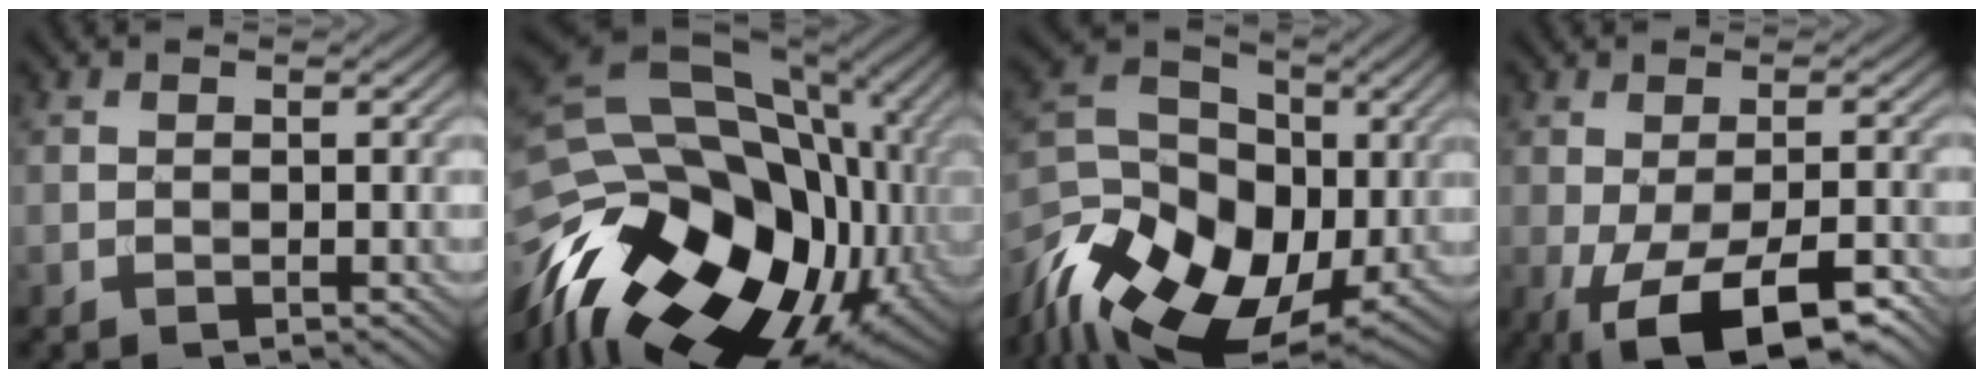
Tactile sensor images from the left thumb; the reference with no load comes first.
{"total": 21.1, "force": [-8.0, 13.8, 13.8], "torque": [-0.294, -0.010, -0.141]}
{"total": 18.4, "force": [-7.4, 12.7, 11.1], "torque": [-0.262, -0.011, -0.109]}
{"total": 12.7, "force": [-6.0, 5.1, 9.9], "torque": [-0.155, -0.022, -0.081]}